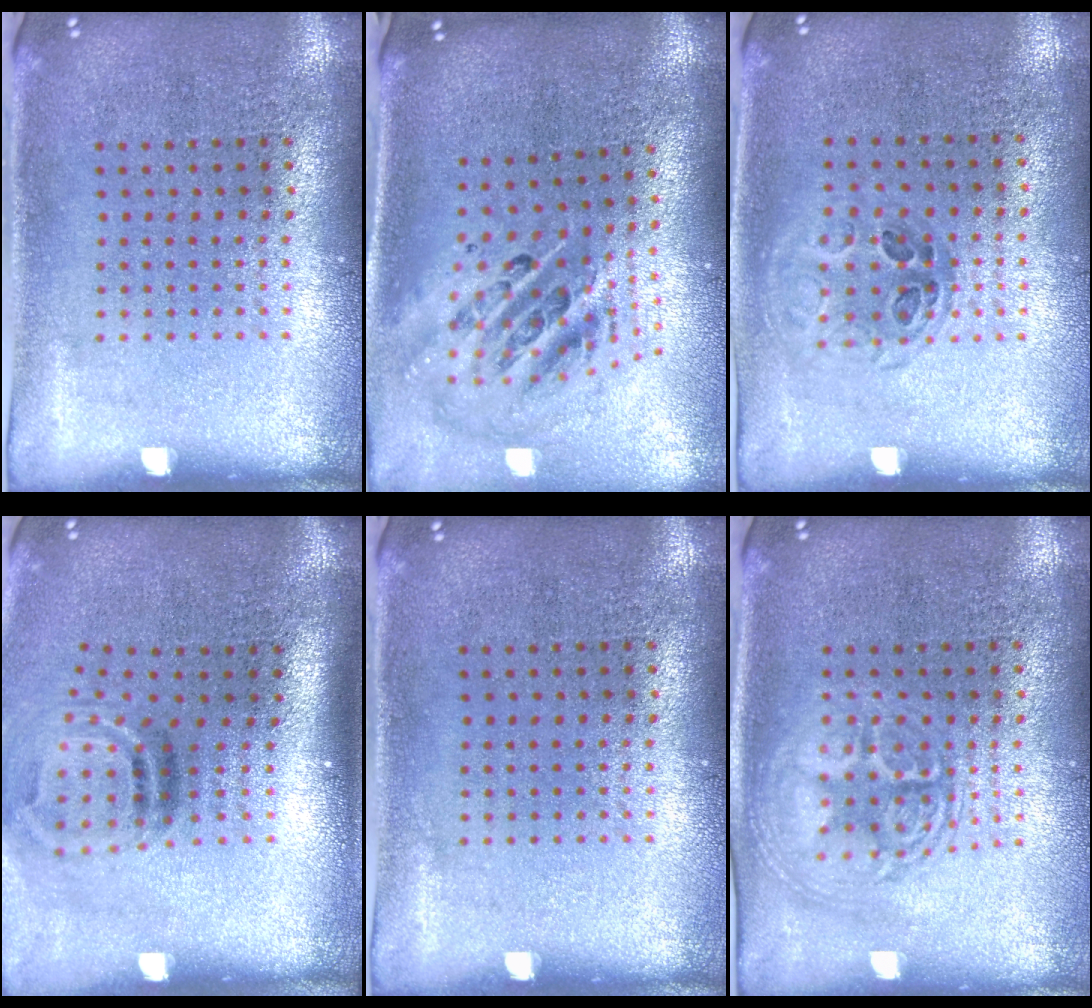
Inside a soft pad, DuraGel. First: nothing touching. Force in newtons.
{"total": 2.7, "press": 1.9, "slide": 1.9}
{"total": 0.9, "press": 0.8, "slide": 0.4}
{"total": 2.0, "press": 1.3, "slide": 1.6}
{"total": 0.0}
{"total": 2.6, "press": 2.6, "slide": 0.2}